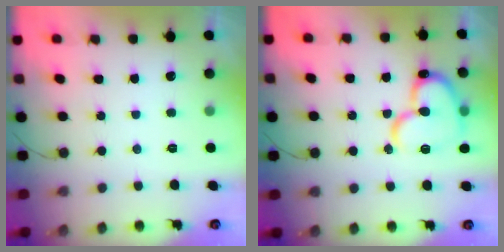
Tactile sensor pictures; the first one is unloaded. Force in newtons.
{"total": 17.5, "press": 17.4, "slide": 1.6}